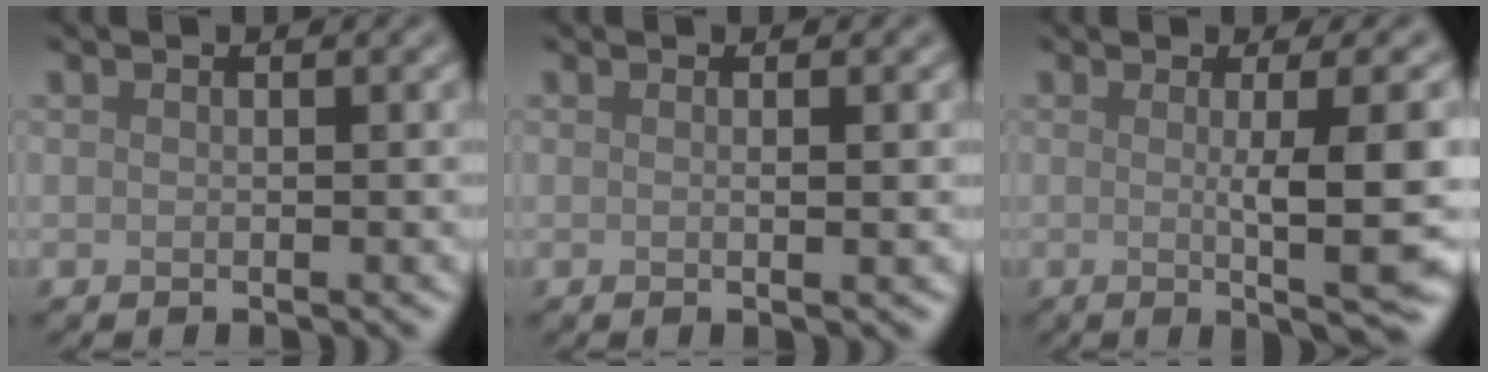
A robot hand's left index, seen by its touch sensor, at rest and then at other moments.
{"total": 1.4, "force": [0.0, 0.4, 1.3], "torque": [-0.014, 0.001, -0.004]}
{"total": 8.1, "force": [-0.4, 1.3, 7.9], "torque": [-0.108, -0.004, -0.004]}